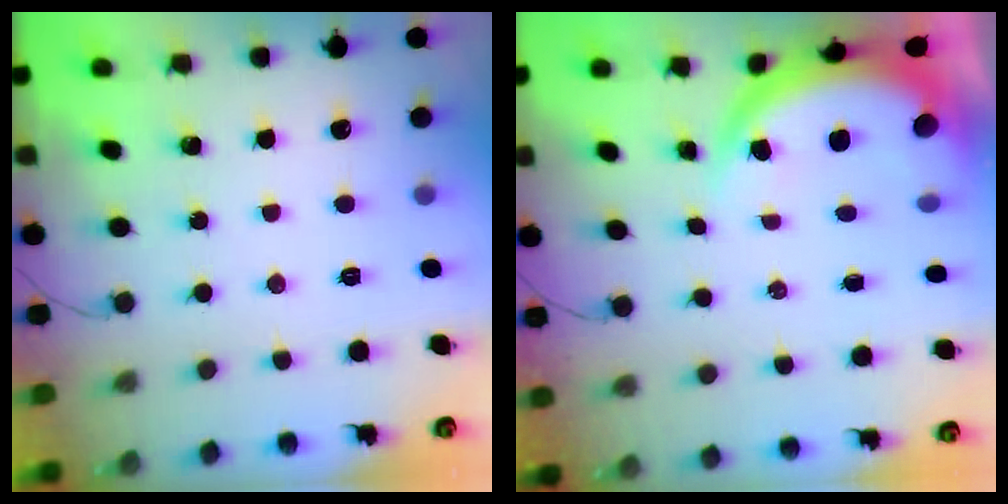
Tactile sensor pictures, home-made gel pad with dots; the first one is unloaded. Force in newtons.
{"total": 5.7, "press": 5.7, "slide": 0.8}